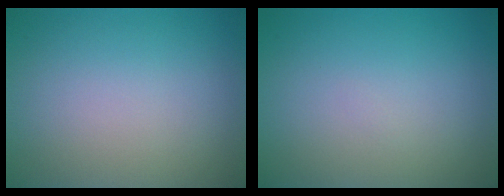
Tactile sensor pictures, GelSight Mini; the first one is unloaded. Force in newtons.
{"total": 0.0}